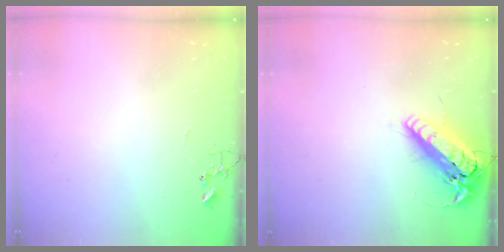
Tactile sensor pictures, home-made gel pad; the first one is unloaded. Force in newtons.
{"total": 17.8, "press": 17.5, "slide": 3.4}